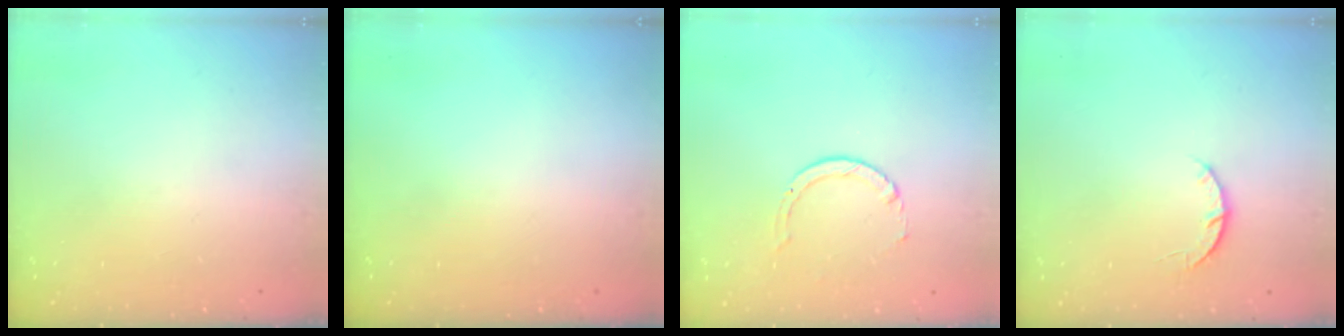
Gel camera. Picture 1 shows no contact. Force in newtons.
{"total": 0.0}
{"total": 3.2, "press": 3.2, "slide": 0.4}
{"total": 4.0, "press": 4.0, "slide": 0.5}